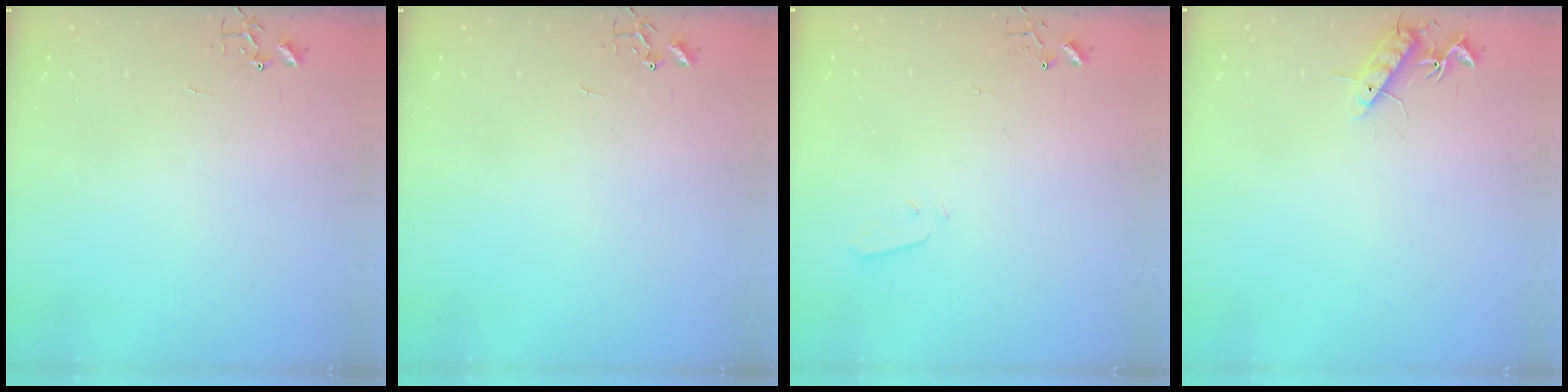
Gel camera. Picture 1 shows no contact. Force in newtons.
{"total": 0.0}
{"total": 2.8, "press": 2.7, "slide": 0.4}
{"total": 10.1, "press": 10.0, "slide": 0.8}